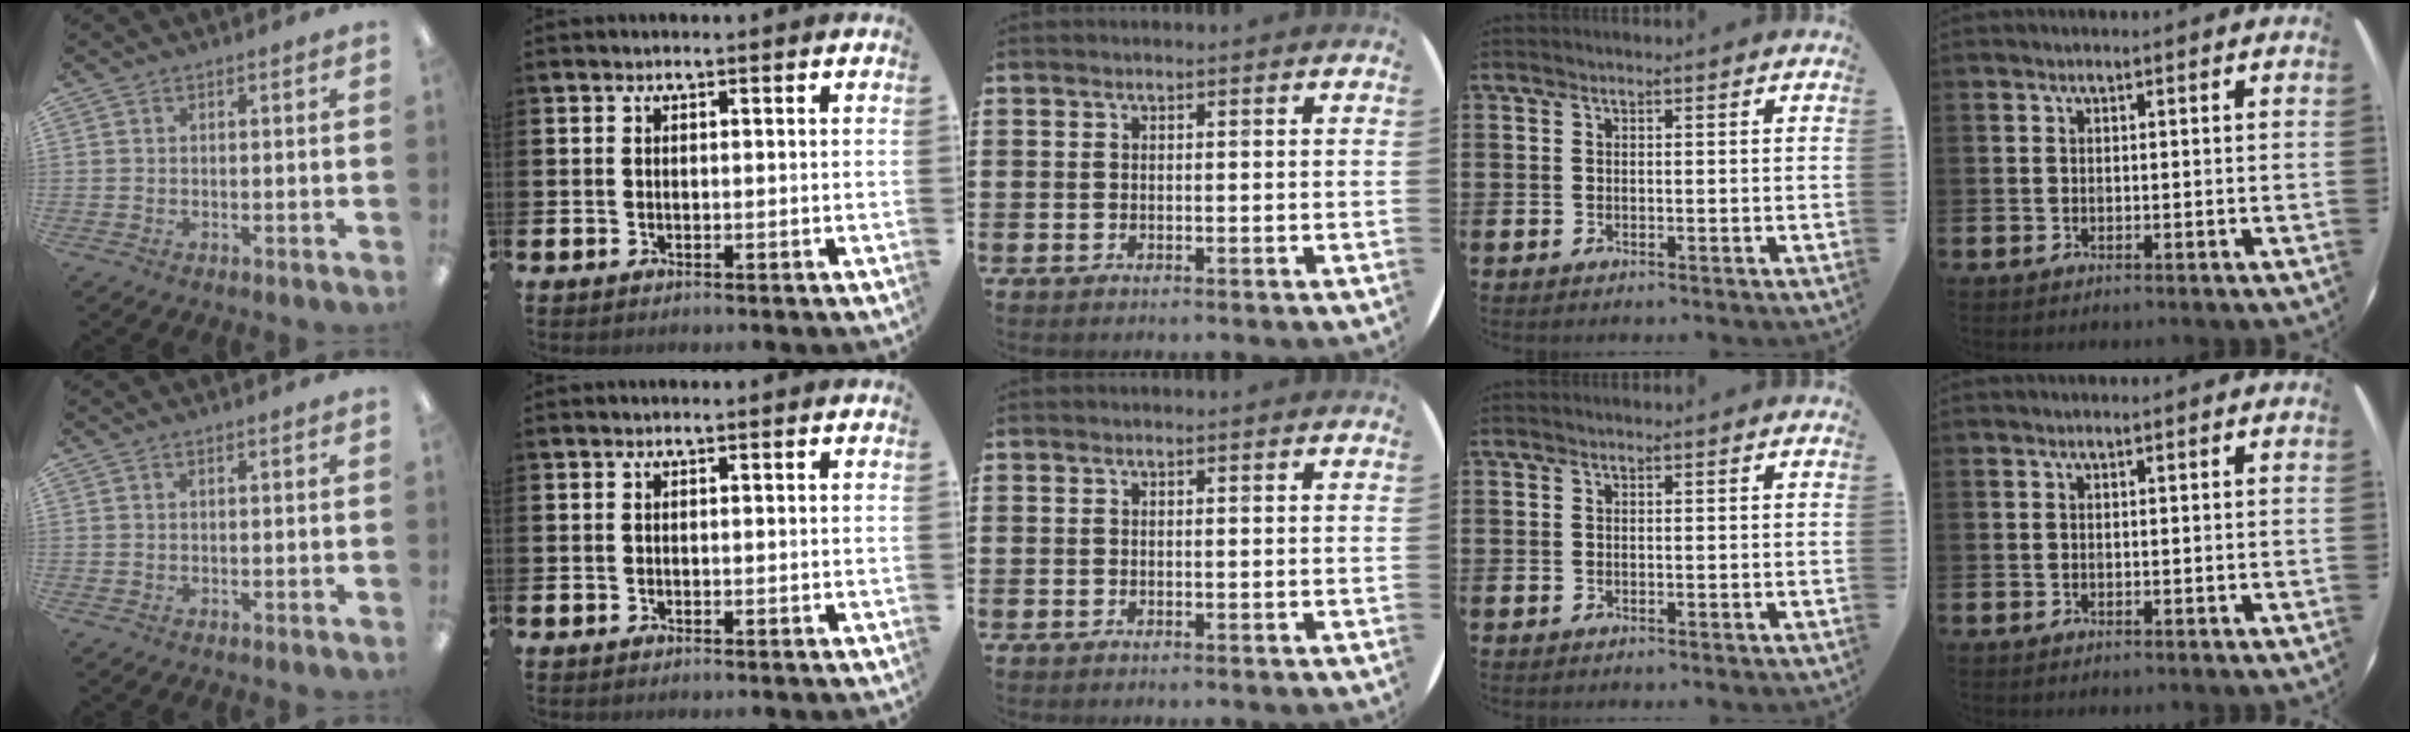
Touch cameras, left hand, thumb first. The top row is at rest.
{}